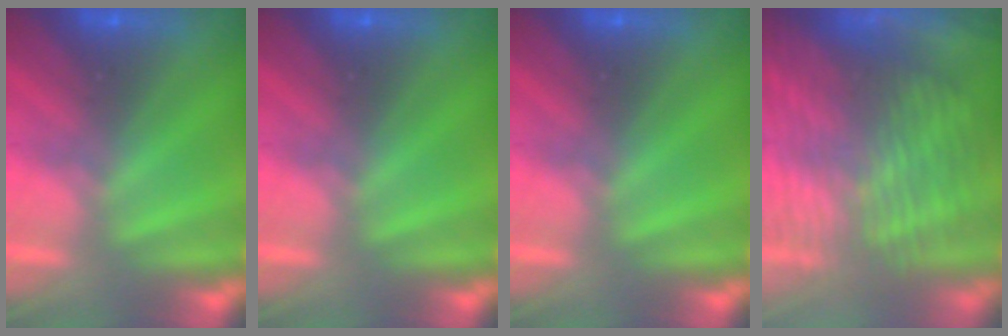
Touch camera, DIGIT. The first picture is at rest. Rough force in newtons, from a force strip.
{"total": 0.0}
{"total": 0.0}
{"total": 6.8}